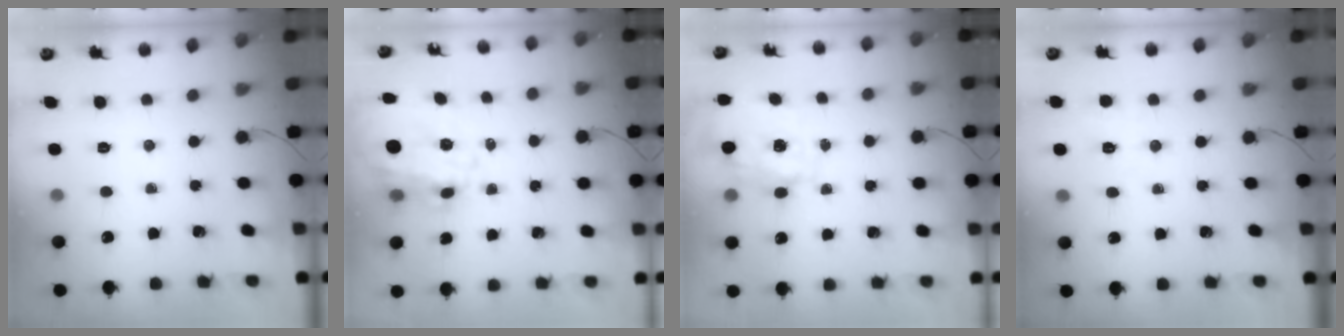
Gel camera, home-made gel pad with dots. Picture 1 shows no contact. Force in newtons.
{"total": 14.2, "press": 13.9, "slide": 2.9}
{"total": 3.9, "press": 3.8, "slide": 0.9}
{"total": 4.0, "press": 3.7, "slide": 1.5}